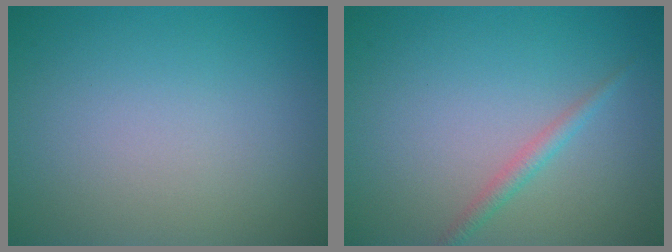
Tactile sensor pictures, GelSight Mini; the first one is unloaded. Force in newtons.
{"total": 1.4, "press": 1.4, "slide": 0.1}